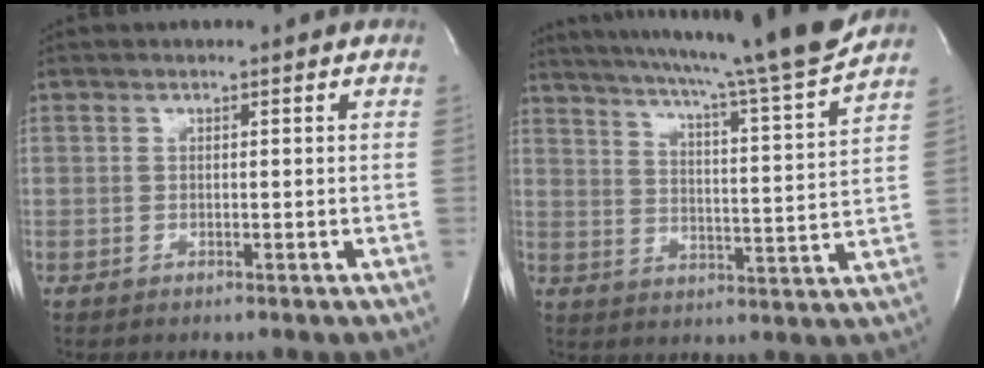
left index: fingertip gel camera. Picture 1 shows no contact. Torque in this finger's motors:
{"motor_torque": [0.01, -0.12, 0.46, 0.08]}